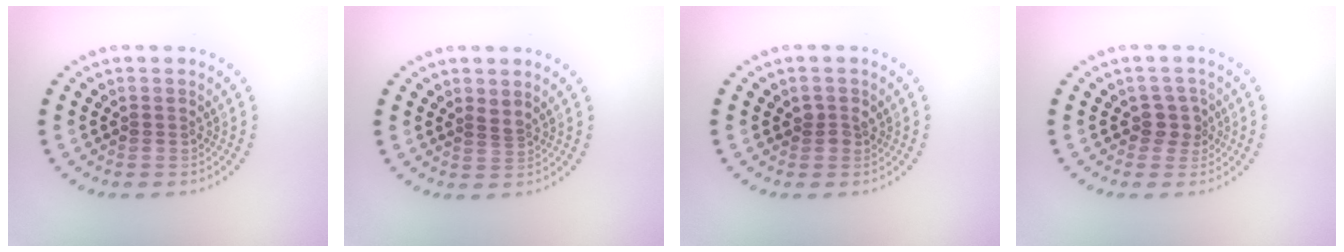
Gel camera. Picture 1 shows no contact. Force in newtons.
{"total": 0.8, "press": 0.4, "slide": 0.7}
{"total": 0.9, "press": 0.8, "slide": 0.3}
{"total": 1.8, "press": 1.6, "slide": 0.9}